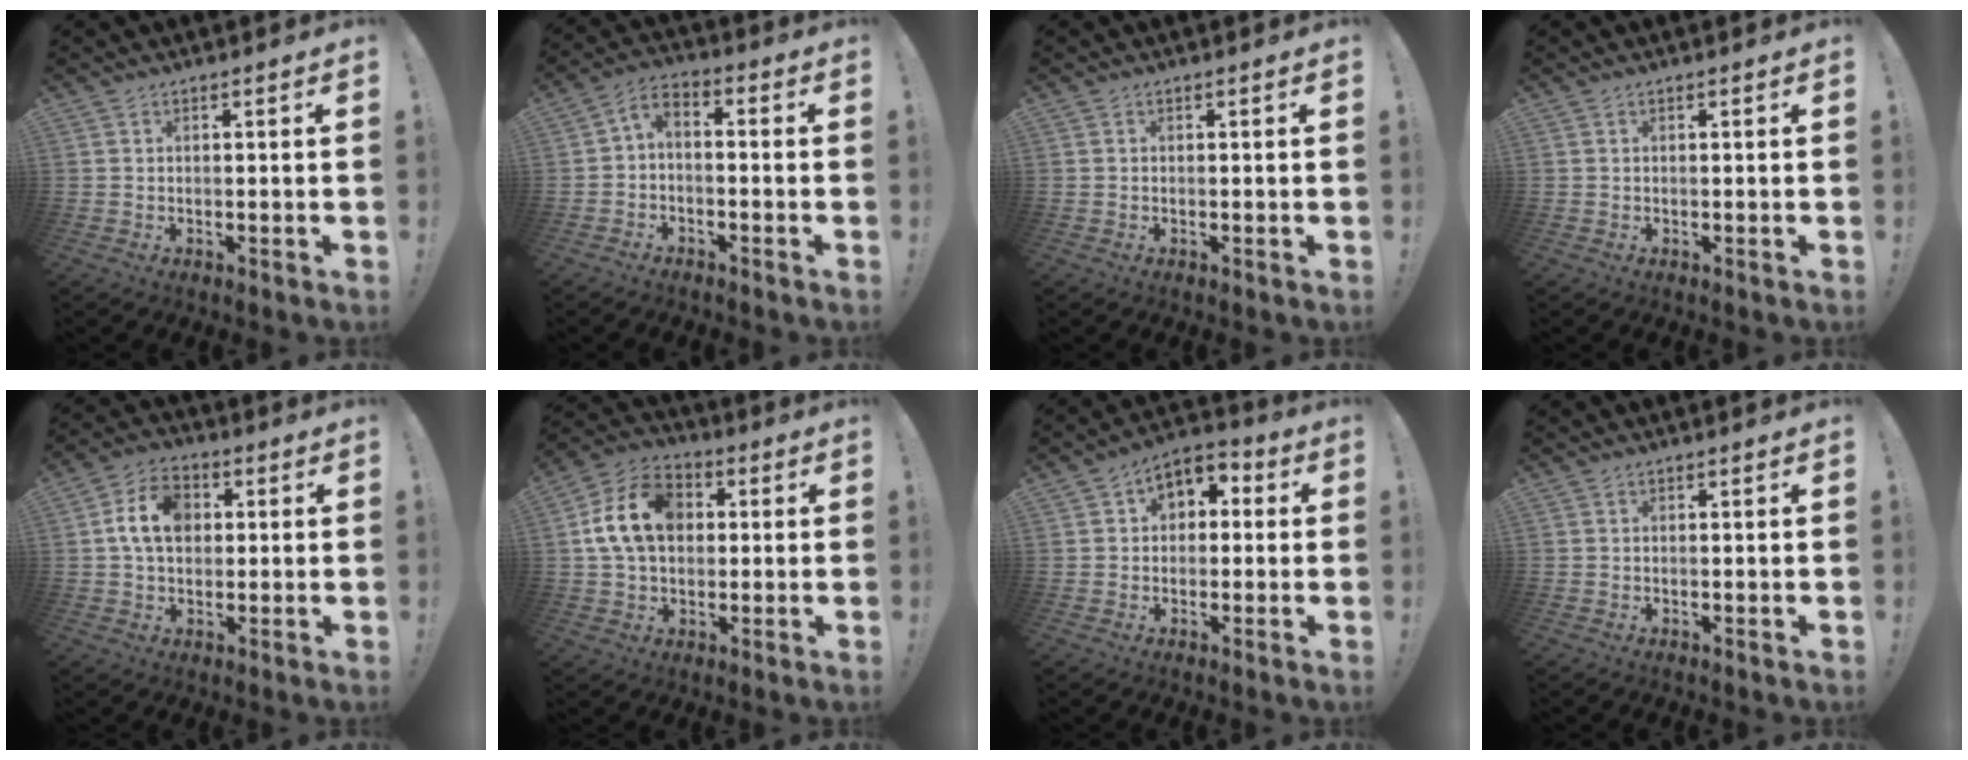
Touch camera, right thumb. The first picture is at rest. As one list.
[{"total": 4.2, "force": [-2.3, 2.0, 2.9], "torque": [-0.070, 0.004, -0.043]}, {"total": 0.0}, {"total": 0.0}, {"total": 10.8, "force": [1.8, 7.9, 7.3], "torque": [-0.122, 0.015, 0.033]}, {"total": 15.8, "force": [2.5, 11.9, 10.2], "torque": [-0.185, 0.013, 0.054]}, {"total": 5.7, "force": [0.6, 5.1, 2.7], "torque": [-0.035, 0.006, 0.015]}, {"total": 0.0}]